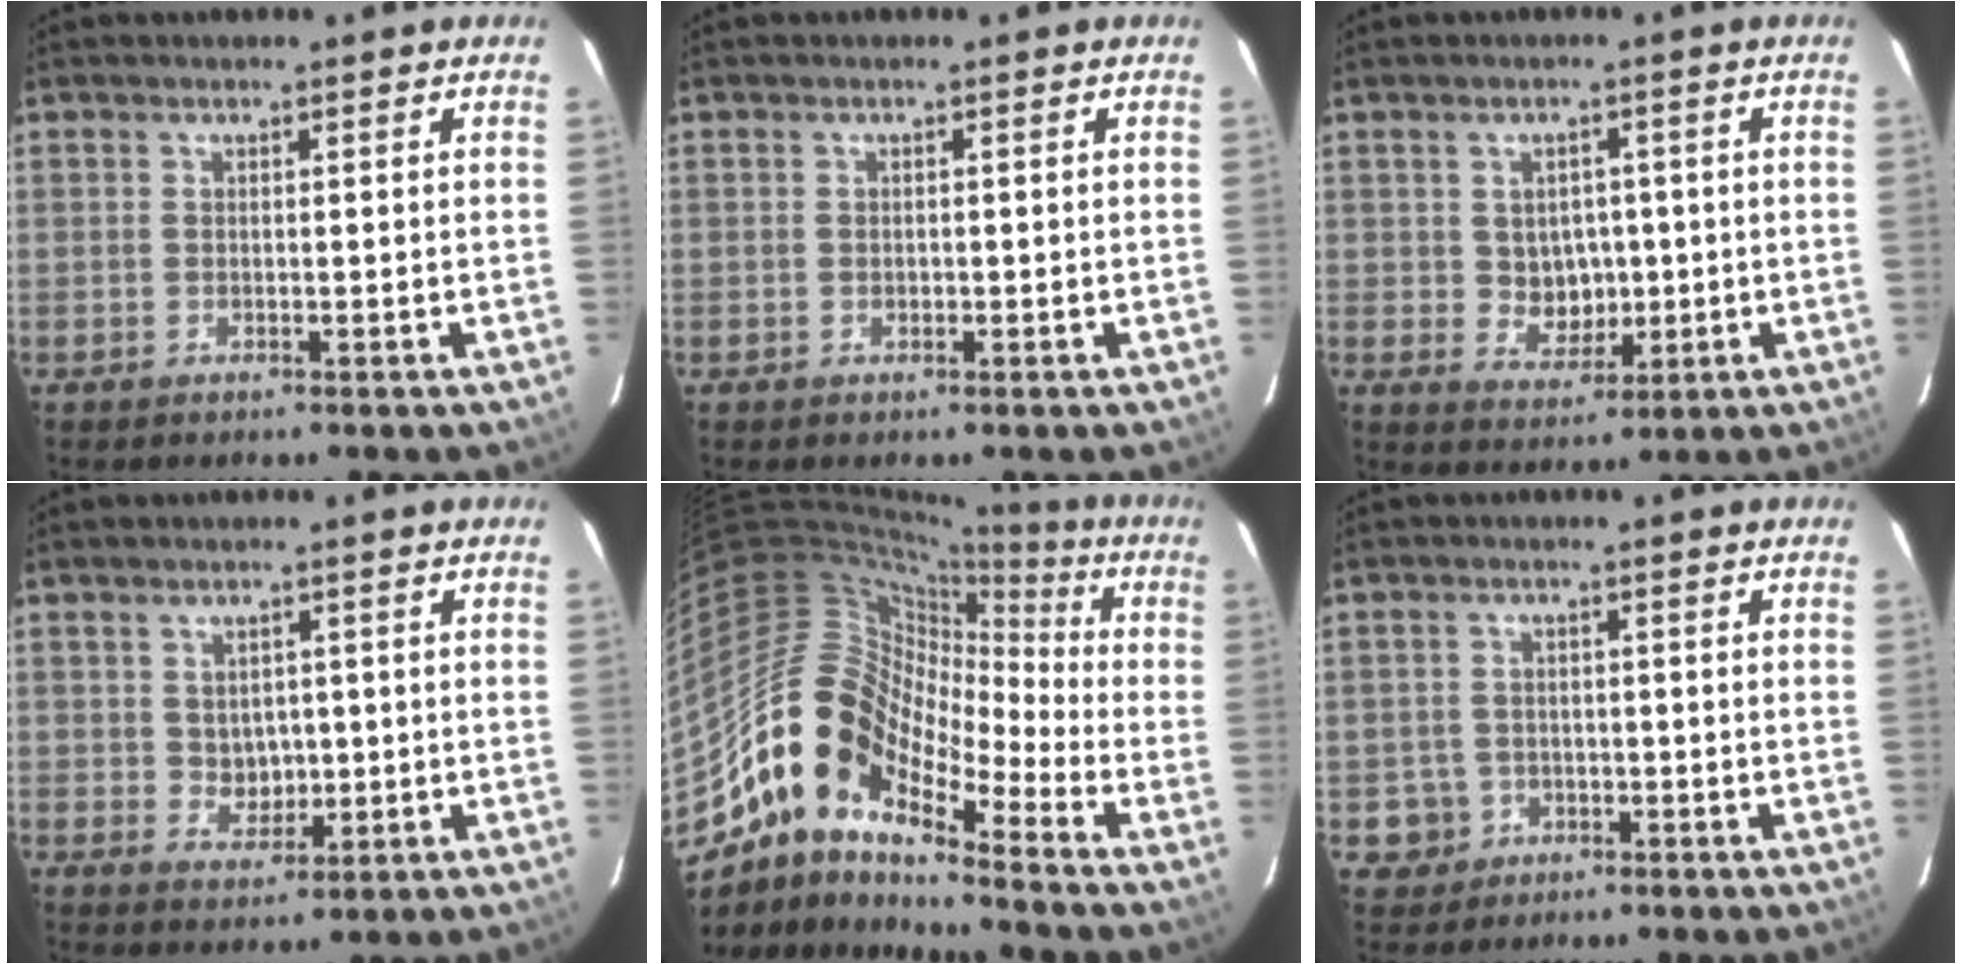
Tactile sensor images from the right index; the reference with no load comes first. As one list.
[{"total": 0.8, "force": [-0.2, 0.6, 0.5], "torque": [-0.006, 0.001, -0.002]}, {"total": 5.5, "force": [0.0, 4.9, 2.6], "torque": [-0.045, 0.006, 0.013]}, {"total": 4.1, "force": [0.1, 3.6, 2.0], "torque": [-0.032, 0.003, 0.010]}, {"total": 16.0, "force": [-9.8, 7.1, 10.6], "torque": [-0.170, 0.000, -0.204]}, {"total": 4.6, "force": [-1.6, 4.3, 0.3], "torque": [-0.017, 0.017, -0.021]}]